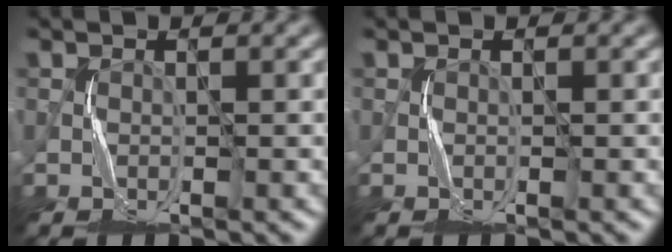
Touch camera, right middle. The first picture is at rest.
{"total": 0.0}